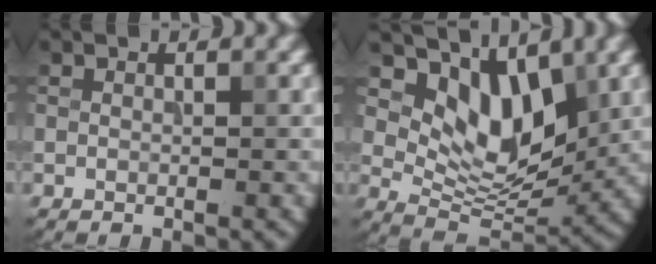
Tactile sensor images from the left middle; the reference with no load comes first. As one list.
[{"total": 6.9, "force": [3.2, 3.9, 4.7], "torque": [-0.071, -0.023, 0.054]}]